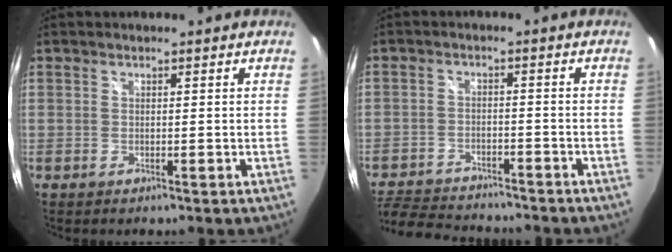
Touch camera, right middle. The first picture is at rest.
{"total": 14.4, "force": [-12.5, 5.1, 5.1], "torque": [-0.136, 0.003, -0.195]}